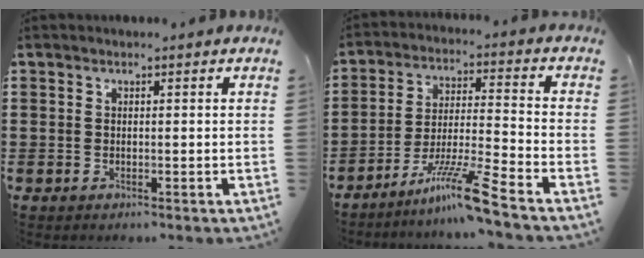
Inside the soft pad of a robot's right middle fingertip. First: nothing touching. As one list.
[{"total": 9.7, "force": [-7.4, -0.1, 6.2], "torque": [-0.123, -0.008, -0.143]}]